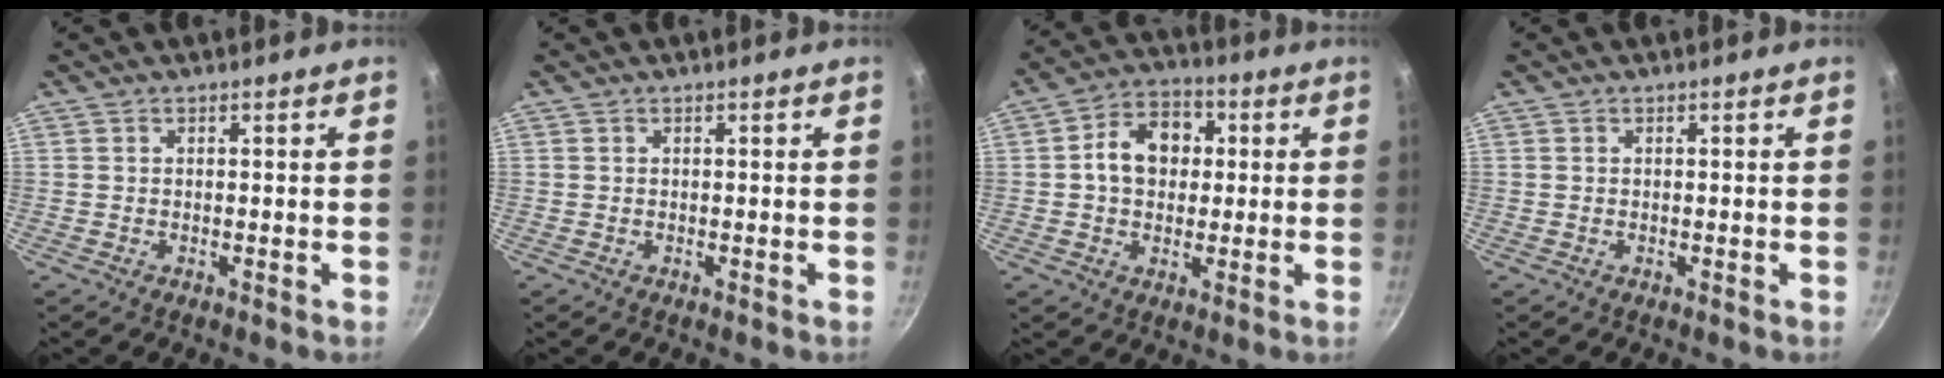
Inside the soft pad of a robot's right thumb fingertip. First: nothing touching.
{"total": 0.0}
{"total": 10.2, "force": [1.2, 7.9, 6.4], "torque": [-0.067, 0.019, 0.004]}
{"total": 0.0}